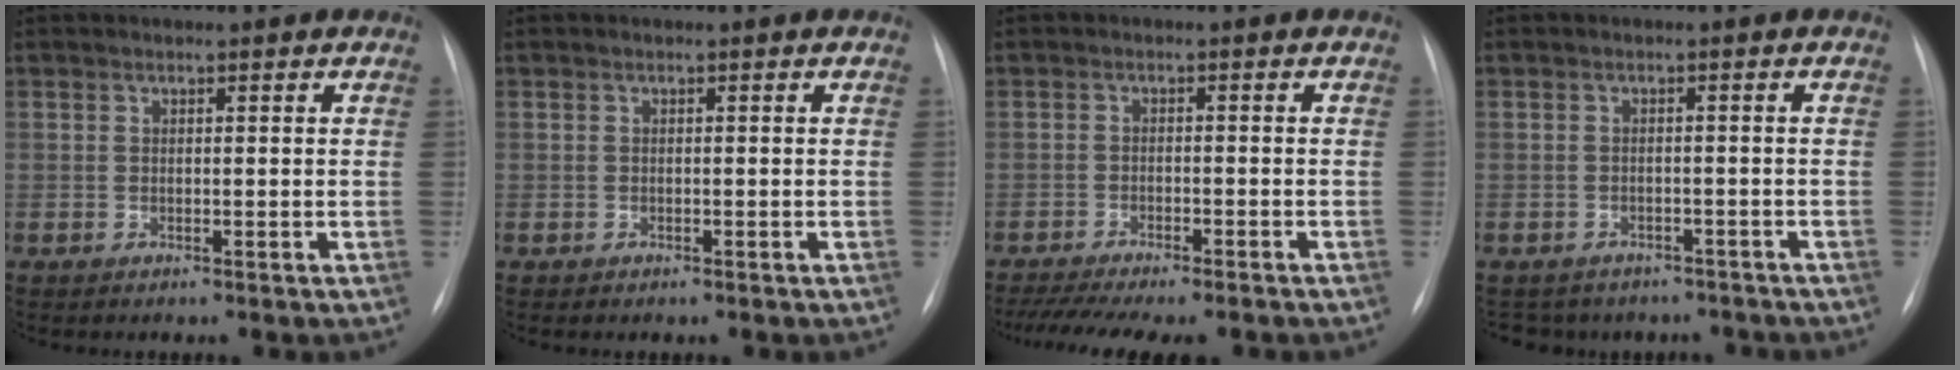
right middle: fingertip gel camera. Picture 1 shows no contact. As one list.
[{"total": 0.0}, {"total": 13.8, "force": [-11.8, 2.7, 6.7], "torque": [-0.121, -0.011, -0.163]}, {"total": 9.0, "force": [-7.7, 4.7, 1.1], "torque": [-0.014, 0.016, -0.083]}]